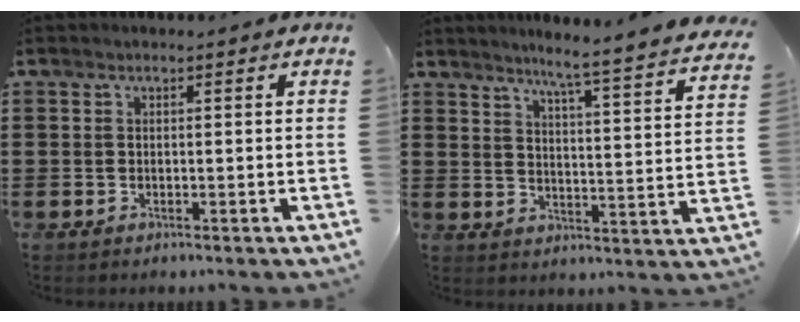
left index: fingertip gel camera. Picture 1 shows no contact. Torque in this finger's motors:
{"motor_torque": [1.26, -0.88, 0.25, 0.04]}